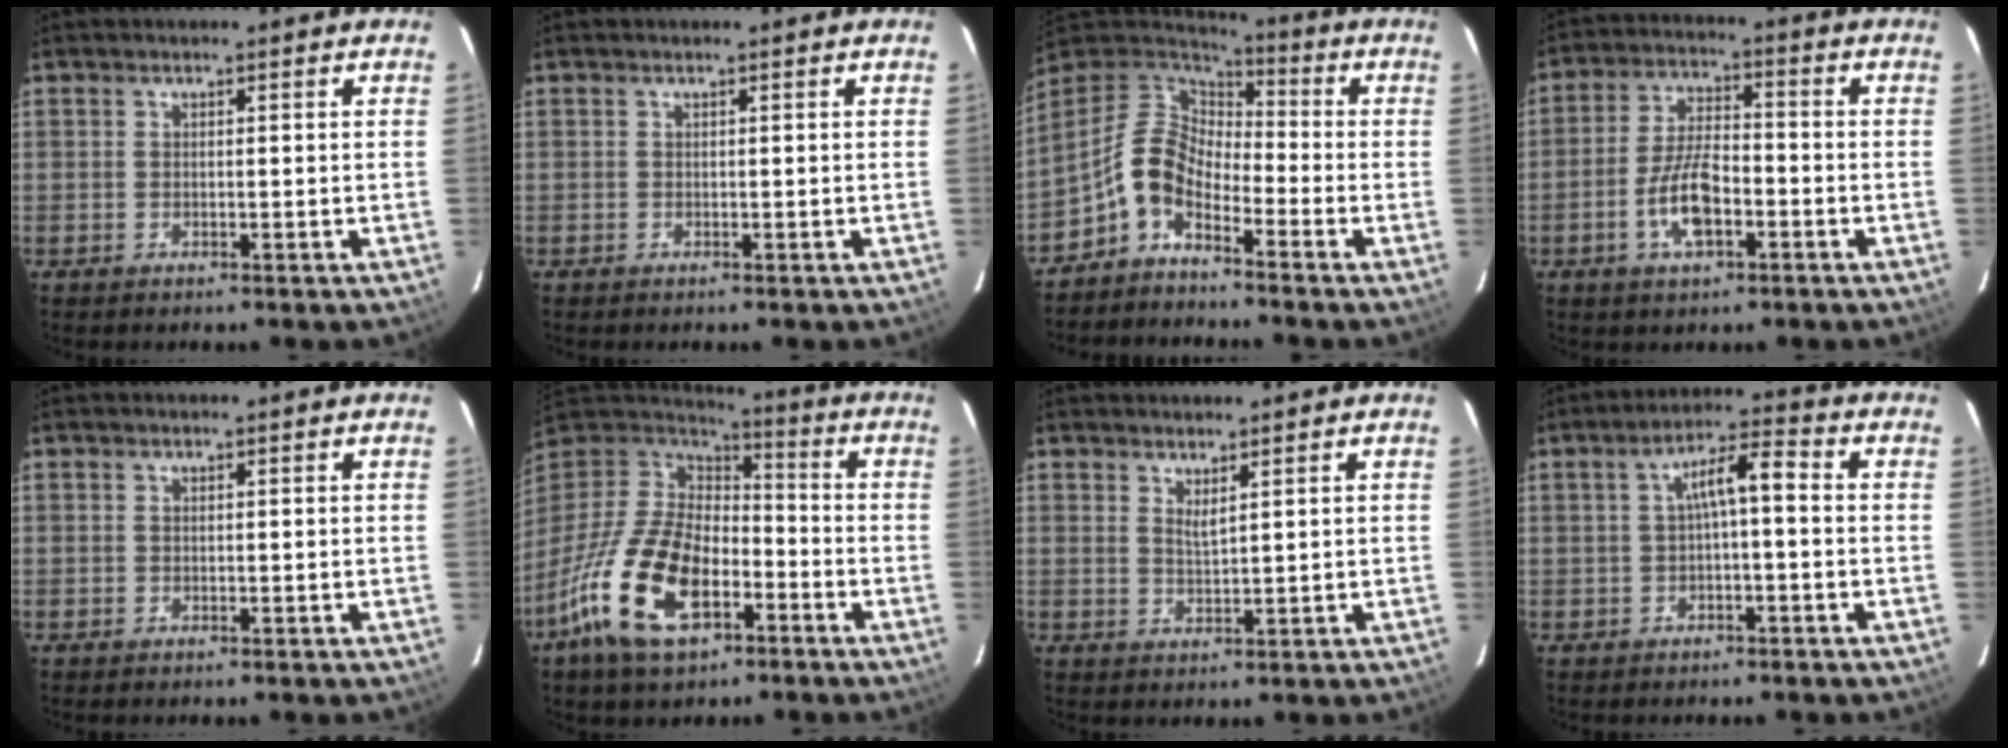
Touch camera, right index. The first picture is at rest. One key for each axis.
{"total": 0.0}
{"total": 9.1, "fx": -5.1, "fy": 4.8, "fz": 5.8, "tx": -0.120, "ty": 0.022, "tz": -0.117}
{"total": 8.8, "fx": -3.6, "fy": 3.6, "fz": 7.2, "tx": -0.147, "ty": 0.006, "tz": -0.064}
{"total": 0.0}
{"total": 20.6, "fx": -10.0, "fy": 10.8, "fz": 14.4, "tx": -0.312, "ty": -0.027, "tz": -0.183}
{"total": 1.9, "fx": 1.5, "fy": 0.0, "fz": 1.3, "tx": -0.020, "ty": -0.001, "tz": 0.026}
{"total": 5.4, "fx": -0.5, "fy": 1.2, "fz": 5.2, "tx": -0.095, "ty": 0.019, "tz": -0.003}